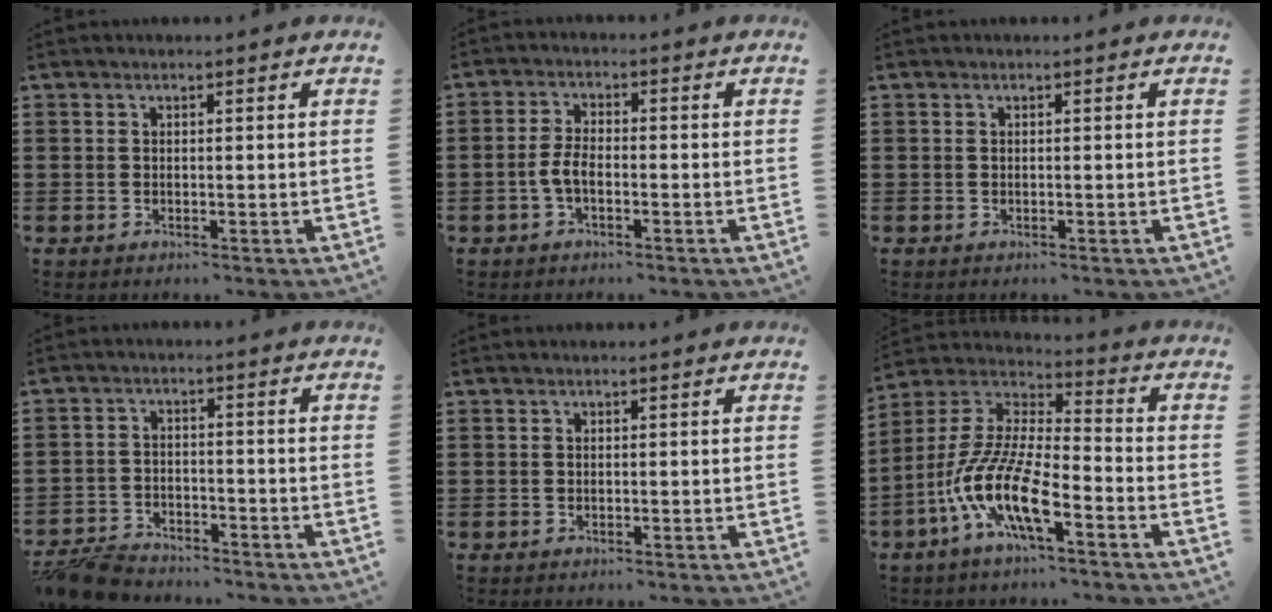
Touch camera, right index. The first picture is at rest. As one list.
[{"total": 3.4, "force": [-1.4, 1.3, 2.9], "torque": [-0.074, -0.006, -0.031]}, {"total": 0.0}, {"total": 5.9, "force": [-5.7, 1.2, 1.1], "torque": [-0.040, 0.006, -0.116]}, {"total": 0.0}, {"total": 11.4, "force": [-6.6, 2.7, 8.9], "torque": [-0.224, -0.026, -0.135]}]